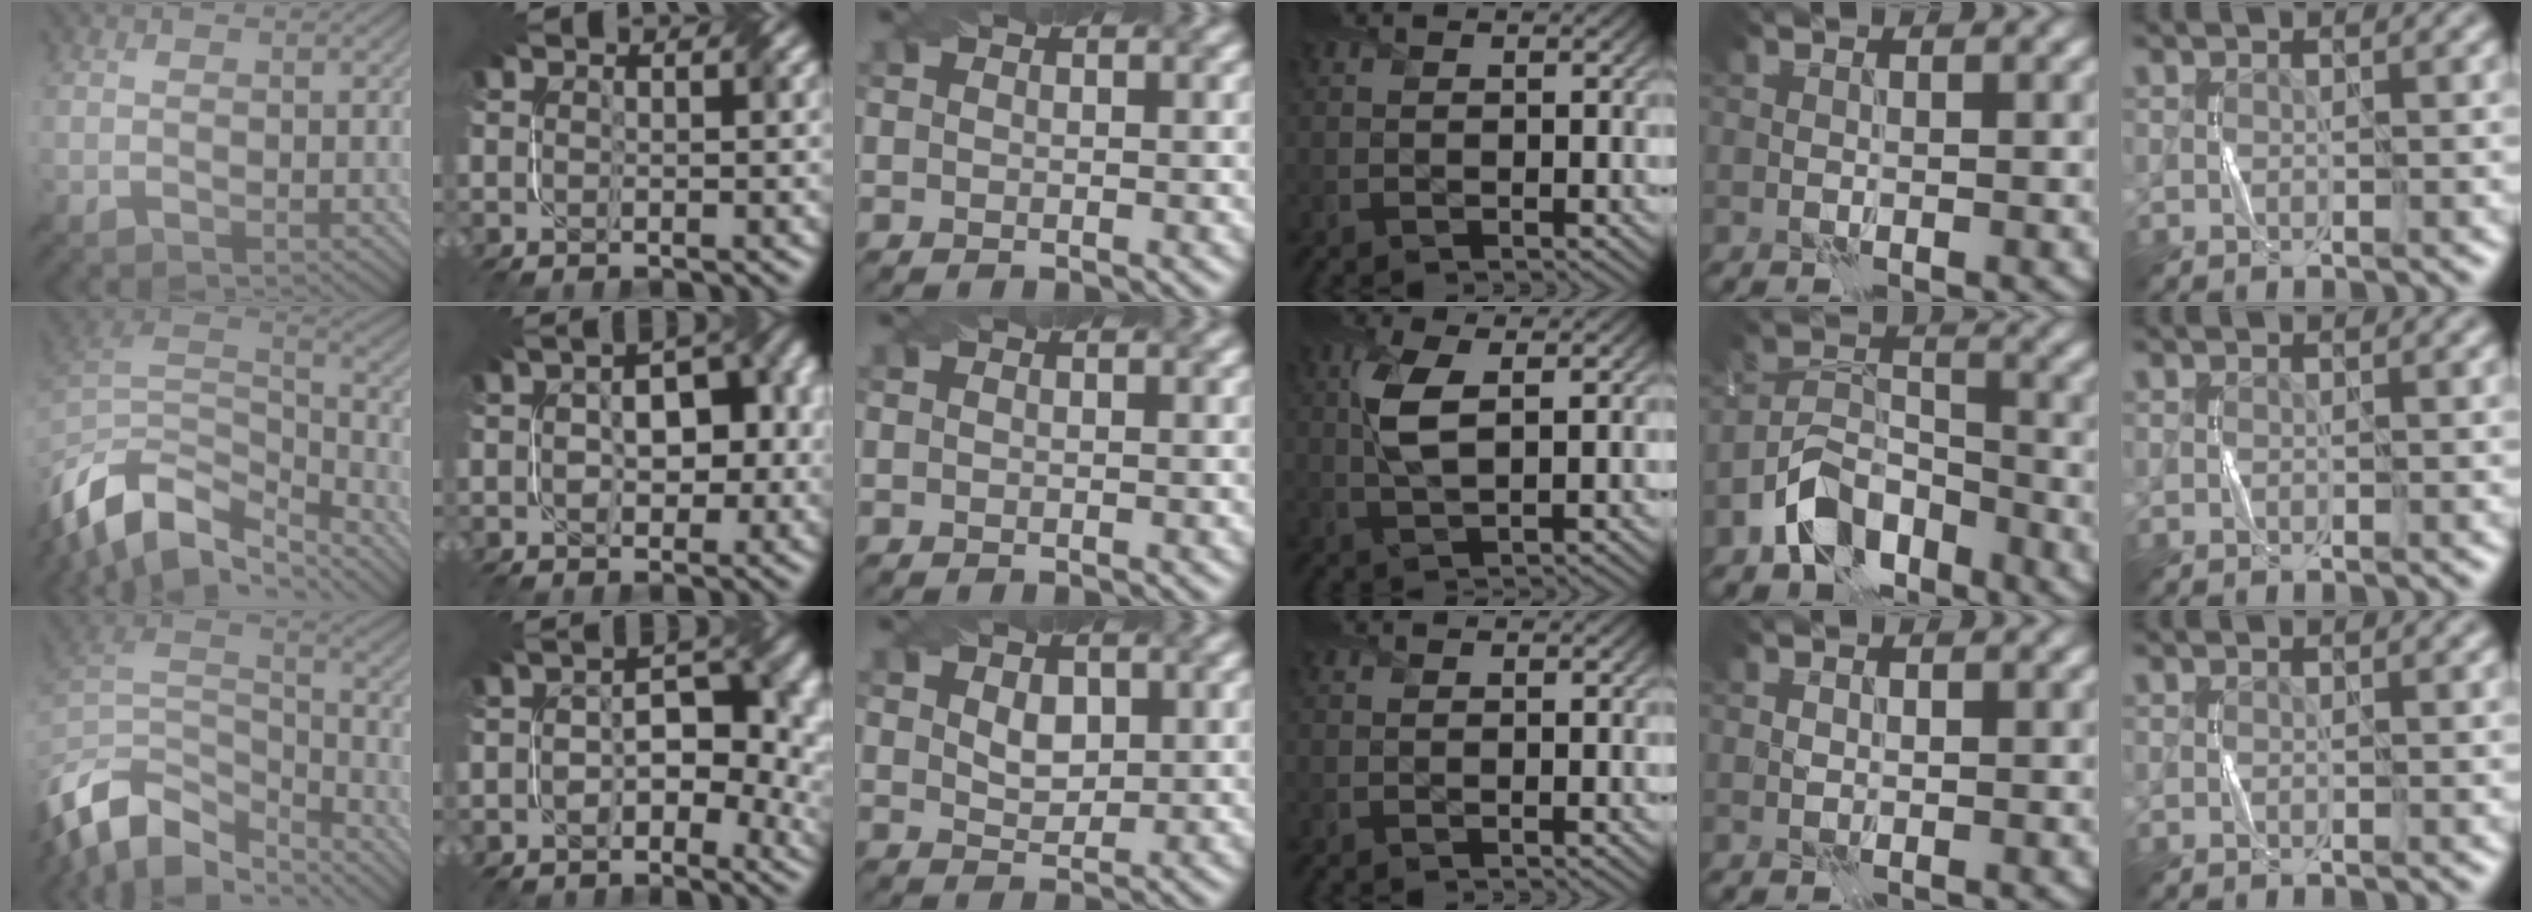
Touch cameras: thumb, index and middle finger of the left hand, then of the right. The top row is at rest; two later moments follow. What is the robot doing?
{"motion": "twist", "object": "screw"}